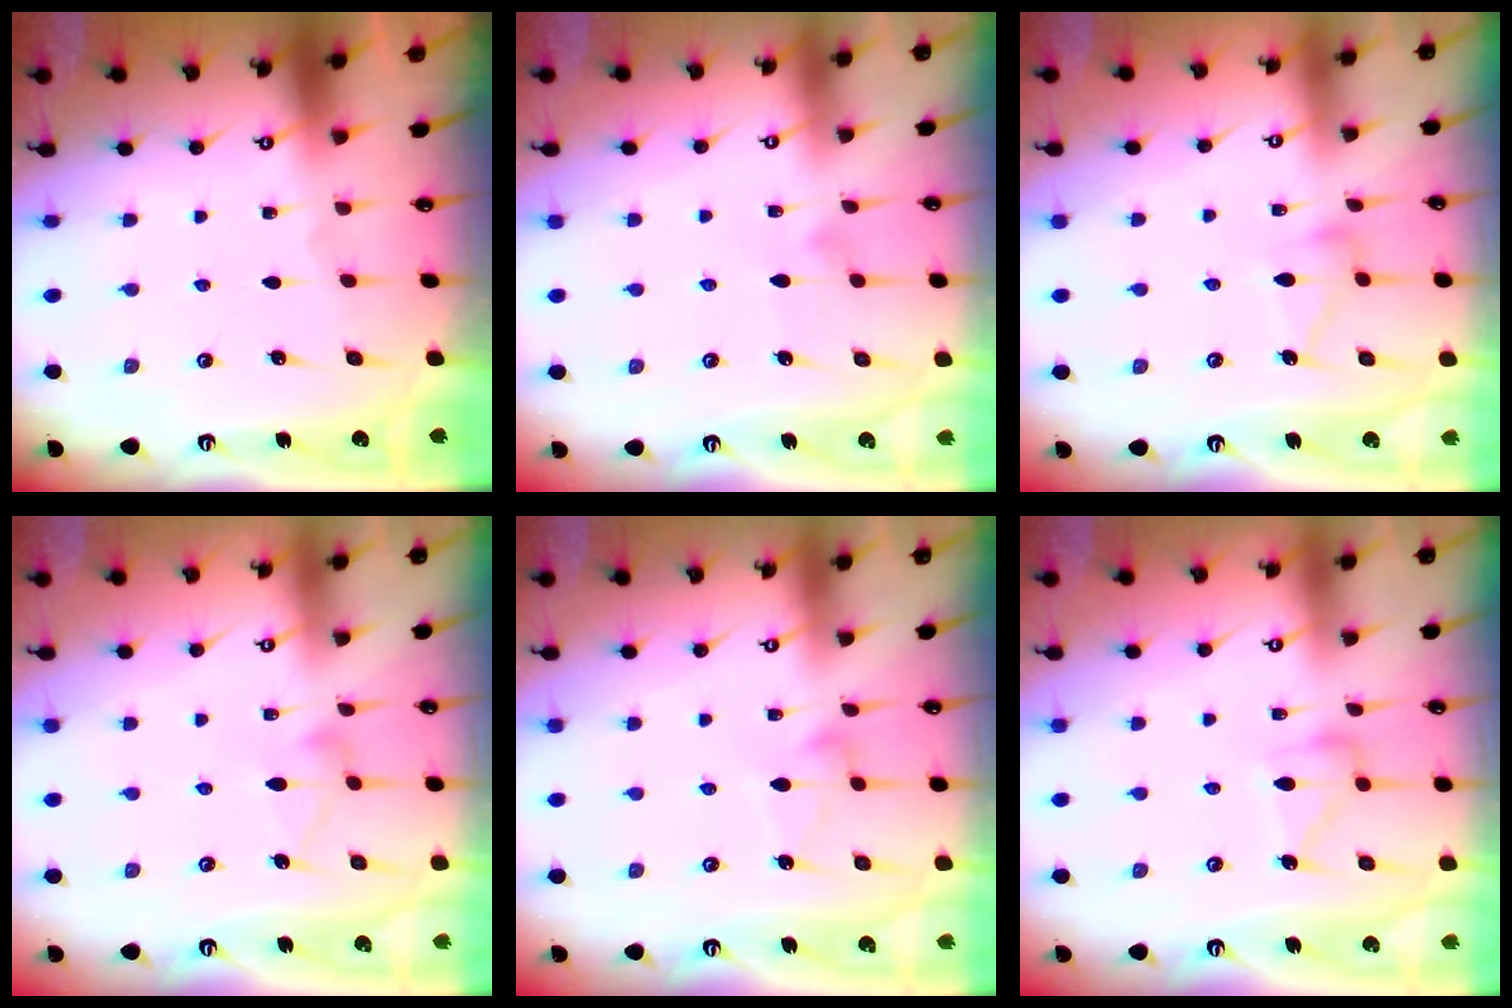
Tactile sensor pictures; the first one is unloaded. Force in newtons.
{"total": 7.2, "press": 7.2, "slide": 0.3}
{"total": 9.2, "press": 9.2, "slide": 0.4}
{"total": 7.2, "press": 7.2, "slide": 0.4}
{"total": 6.1, "press": 6.1, "slide": 0.4}
{"total": 12.3, "press": 12.3, "slide": 0.6}